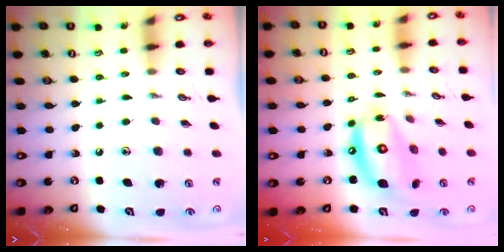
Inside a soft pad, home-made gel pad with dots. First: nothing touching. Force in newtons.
{"total": 12.9, "press": 12.8, "slide": 1.5}